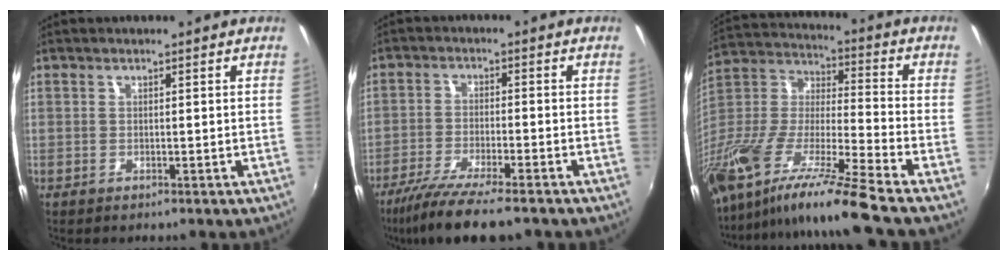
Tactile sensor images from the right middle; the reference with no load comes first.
{"total": 11.1, "force": [-8.7, 1.2, 6.7], "torque": [-0.145, -0.035, -0.151]}
{"total": 23.1, "force": [-16.8, -0.2, 15.9], "torque": [-0.280, -0.044, -0.312]}